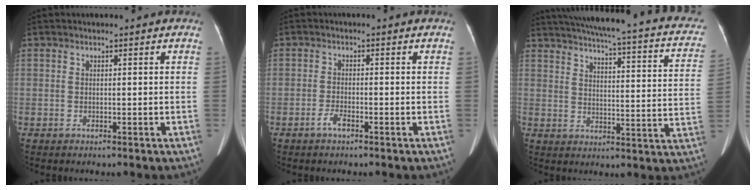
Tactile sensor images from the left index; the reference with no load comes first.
{"total": 1.7, "force": [-1.2, 0.2, 1.2], "torque": [-0.028, -0.001, -0.025]}
{"total": 26.0, "force": [20.7, 4.8, 15.1], "torque": [-0.216, -0.007, 0.237]}